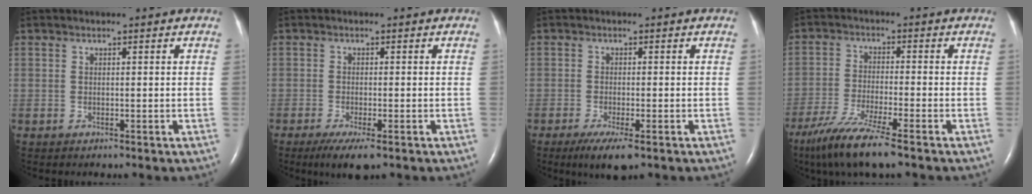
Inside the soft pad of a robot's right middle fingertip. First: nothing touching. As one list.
[{"total": 4.5, "force": [-2.8, 0.9, 3.5], "torque": [-0.065, -0.013, -0.044]}, {"total": 4.9, "force": [-2.9, 0.9, 3.8], "torque": [-0.072, -0.014, -0.047]}, {"total": 10.0, "force": [-7.2, 0.0, 6.9], "torque": [-0.133, -0.033, -0.128]}]